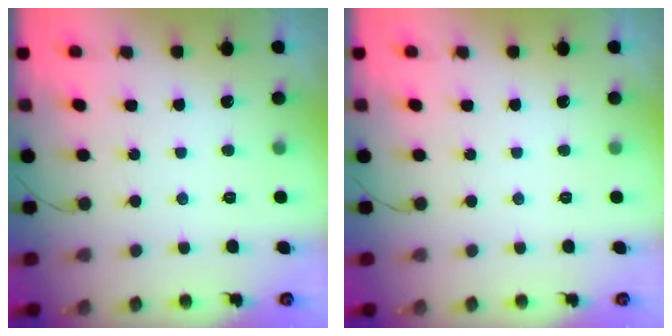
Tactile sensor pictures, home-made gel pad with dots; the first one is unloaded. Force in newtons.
{"total": 0.0}